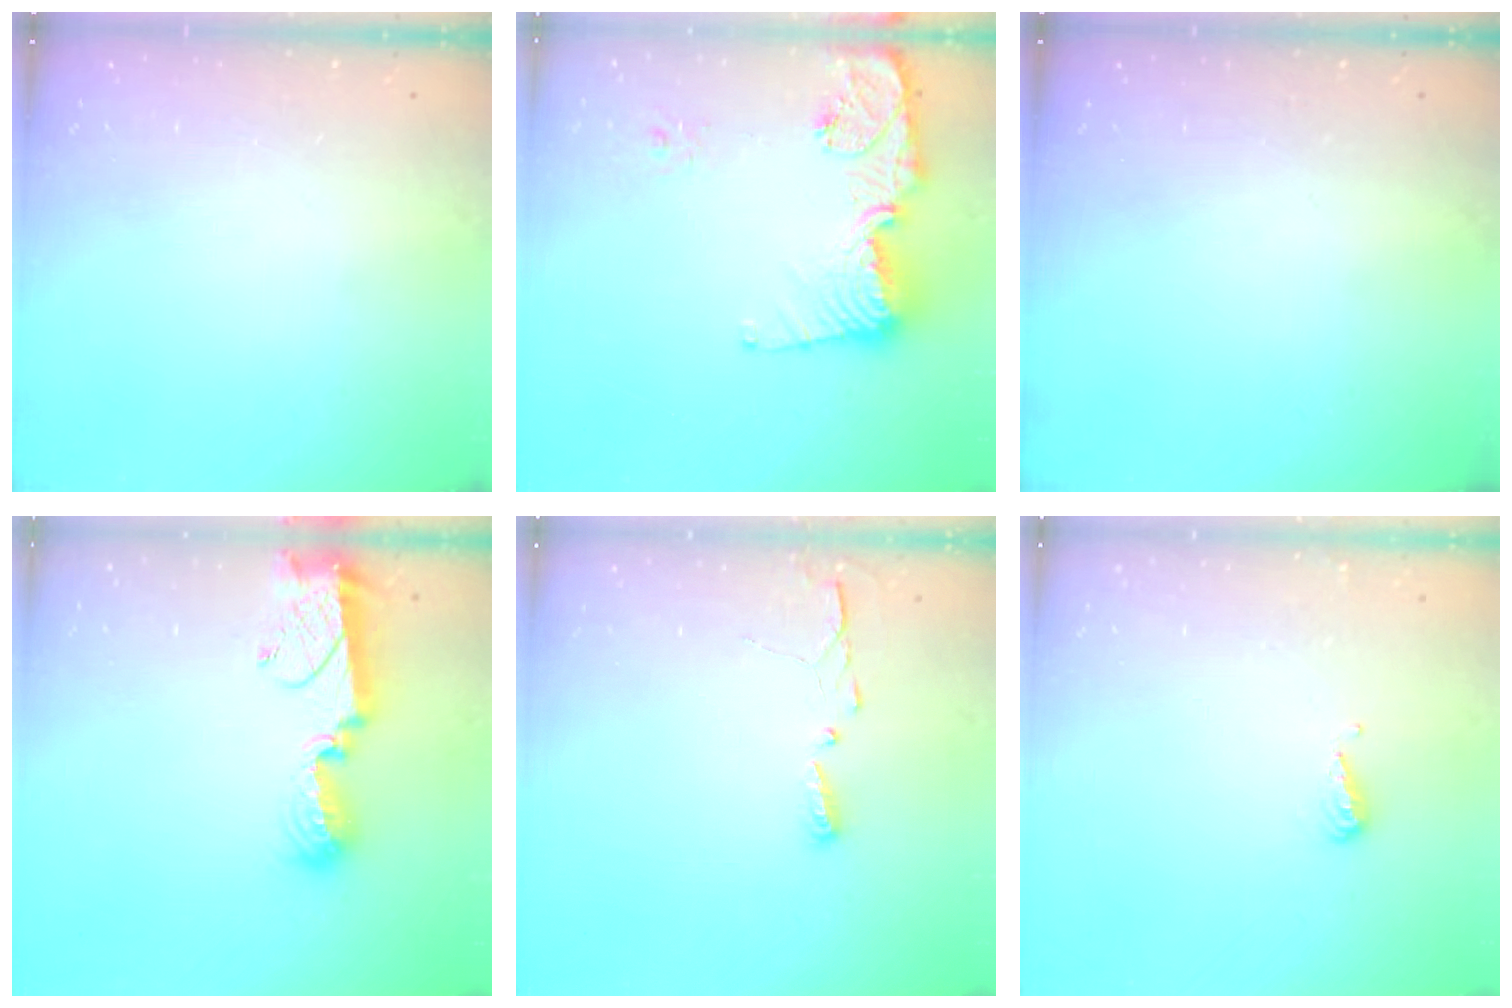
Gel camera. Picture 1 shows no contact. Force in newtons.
{"total": 14.0, "press": 13.9, "slide": 1.5}
{"total": 0.0}
{"total": 11.4, "press": 11.4, "slide": 0.8}
{"total": 2.9, "press": 2.9, "slide": 0.4}
{"total": 3.8, "press": 3.7, "slide": 0.3}